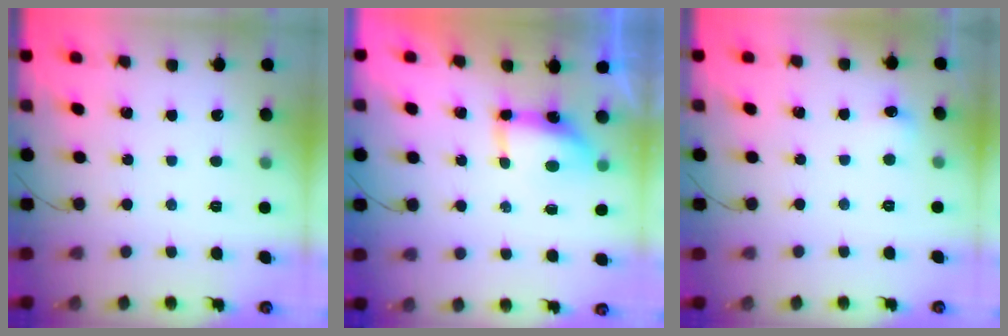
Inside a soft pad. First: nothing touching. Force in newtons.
{"total": 7.1, "press": 7.1, "slide": 0.5}
{"total": 4.4, "press": 4.2, "slide": 1.2}